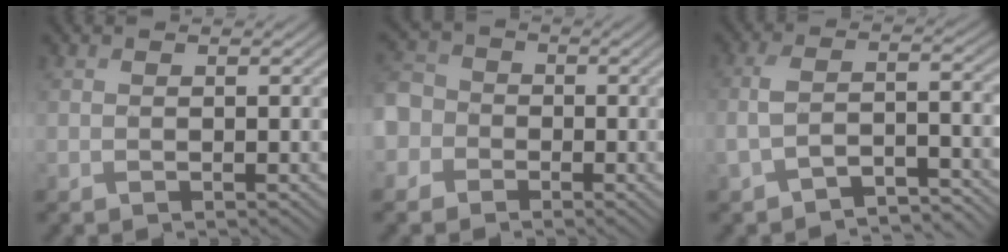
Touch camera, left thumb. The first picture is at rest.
{"total": 6.4, "force": [-2.0, 5.6, 2.2], "torque": [-0.073, -0.003, -0.071]}
{"total": 5.2, "force": [-3.7, 1.6, 3.3], "torque": [-0.071, -0.002, -0.073]}